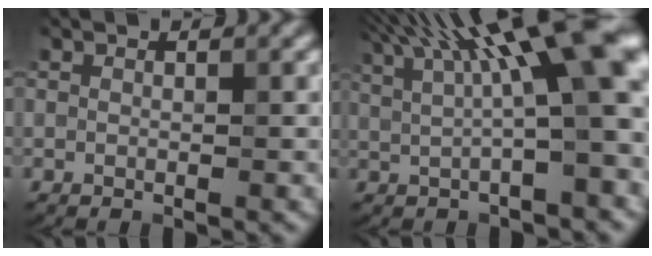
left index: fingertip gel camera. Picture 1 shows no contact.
{"total": 13.7, "force": [5.0, 3.5, 12.3], "torque": [-0.173, 0.021, 0.082]}